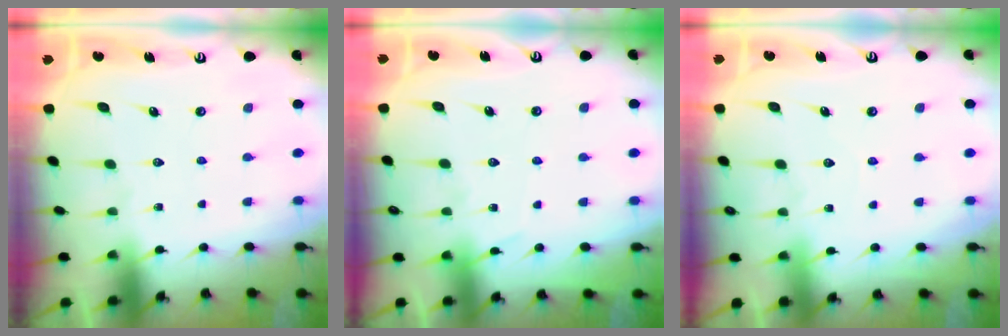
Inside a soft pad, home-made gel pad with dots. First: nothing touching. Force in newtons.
{"total": 5.8, "press": 5.7, "slide": 0.7}
{"total": 2.7, "press": 2.7, "slide": 0.3}